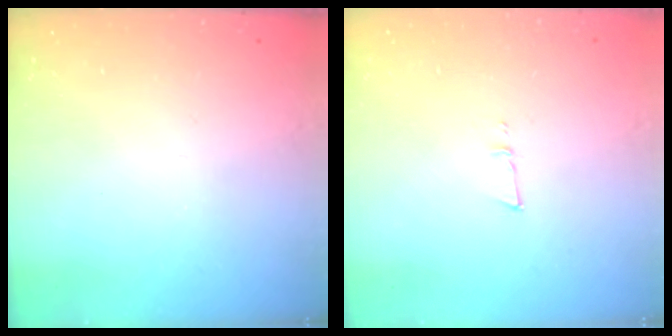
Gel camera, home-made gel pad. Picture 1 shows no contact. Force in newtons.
{"total": 4.2, "press": 4.0, "slide": 1.1}